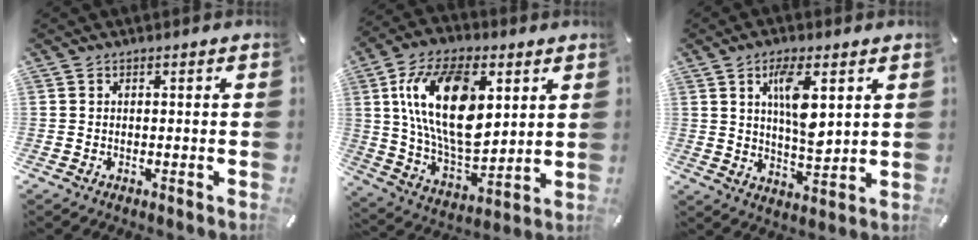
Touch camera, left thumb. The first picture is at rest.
{"total": 22.2, "force": [6.5, 12.9, 16.9], "torque": [-0.347, -0.013, 0.105]}
{"total": 9.7, "force": [3.9, 3.7, 8.1], "torque": [-0.141, -0.017, 0.060]}